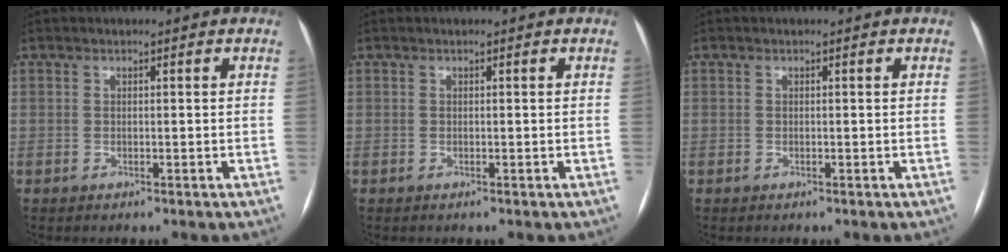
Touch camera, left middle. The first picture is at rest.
{"total": 0.0}
{"total": 0.0}